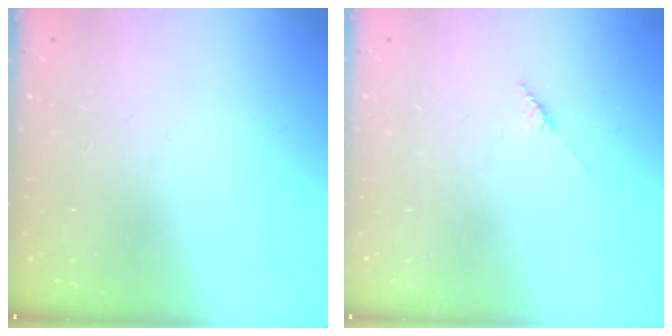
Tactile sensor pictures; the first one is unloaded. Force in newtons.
{"total": 2.8, "press": 2.8, "slide": 0.4}